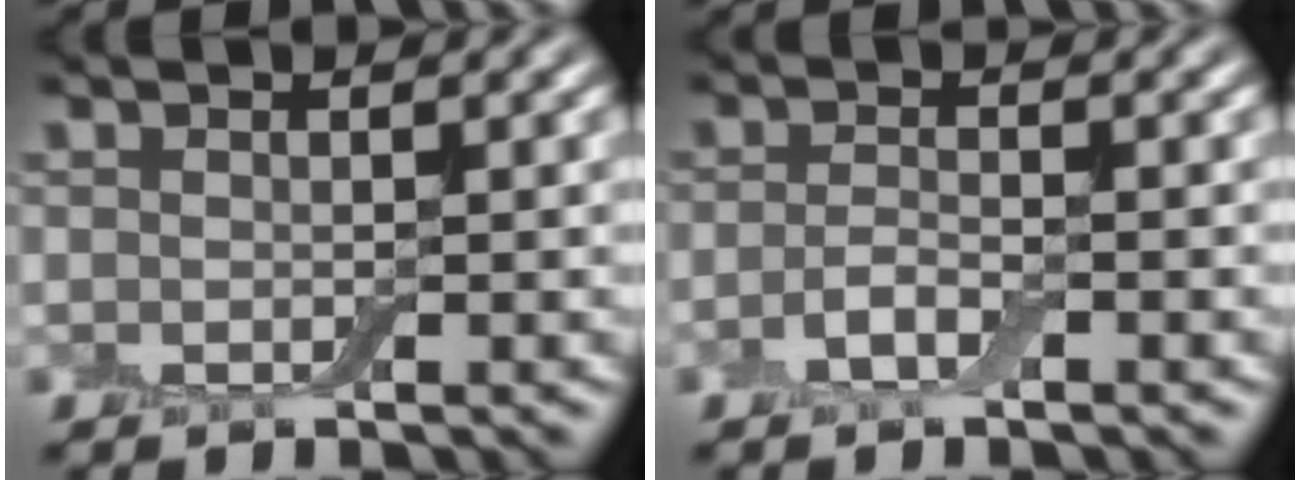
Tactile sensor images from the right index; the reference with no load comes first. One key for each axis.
{"total": 1.5, "fx": -0.8, "fy": 0.4, "fz": 1.3, "tx": -0.030, "ty": 0.005, "tz": -0.020}